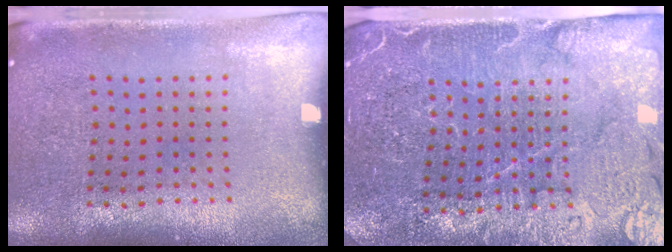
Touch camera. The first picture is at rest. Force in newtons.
{"total": 4.6, "press": 4.4, "slide": 1.5}